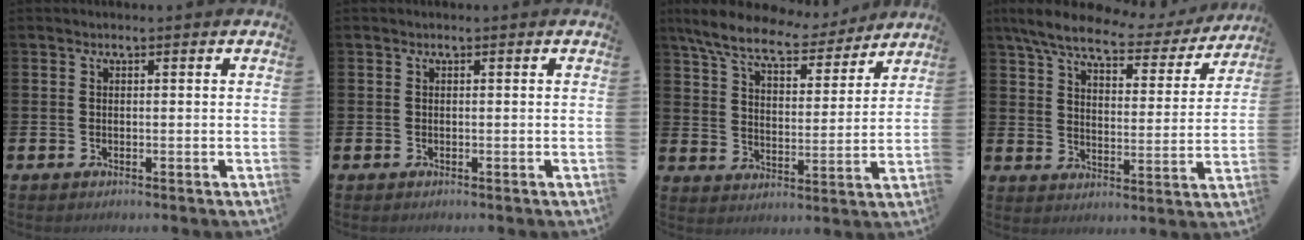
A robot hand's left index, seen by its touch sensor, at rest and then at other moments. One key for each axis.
{"total": 0.0}
{"total": 8.9, "fx": 8.0, "fy": 1.9, "fz": 3.3, "tx": -0.091, "ty": -0.049, "tz": 0.138}
{"total": 7.9, "fx": 6.6, "fy": 1.9, "fz": 3.9, "tx": -0.095, "ty": -0.037, "tz": 0.109}